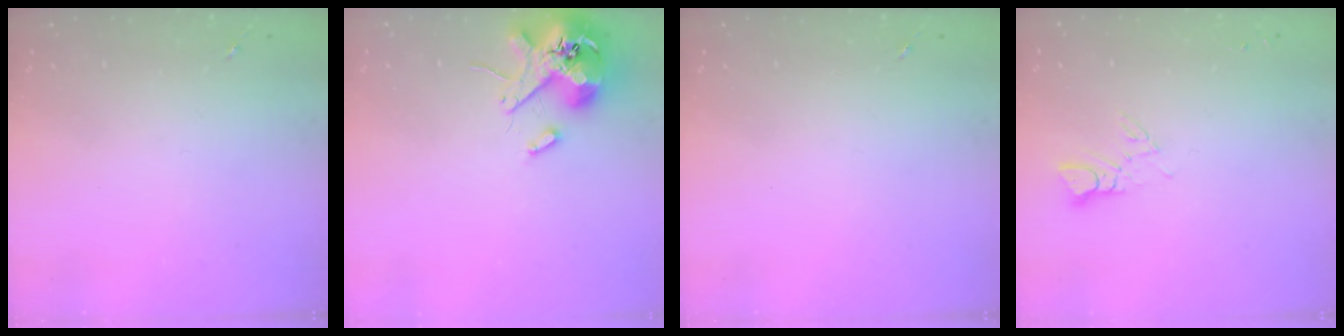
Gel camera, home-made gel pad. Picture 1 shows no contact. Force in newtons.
{"total": 12.7, "press": 12.6, "slide": 1.9}
{"total": 0.0}
{"total": 3.9, "press": 3.9, "slide": 0.4}